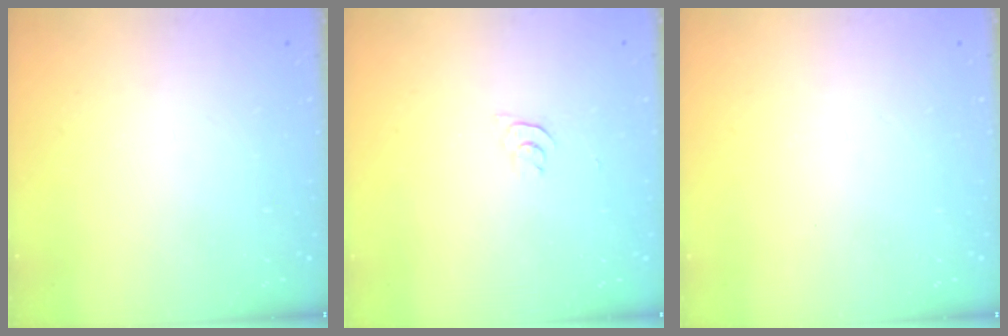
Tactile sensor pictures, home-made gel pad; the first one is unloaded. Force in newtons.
{"total": 3.3, "press": 3.2, "slide": 0.5}
{"total": 0.0}